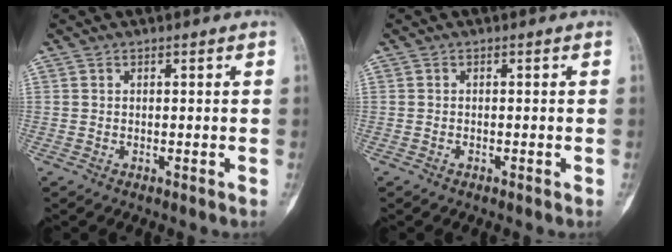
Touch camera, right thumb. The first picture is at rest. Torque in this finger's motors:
{"motor_torque": [-0.61, -0.21, -0.01, 0.27, -0.01]}